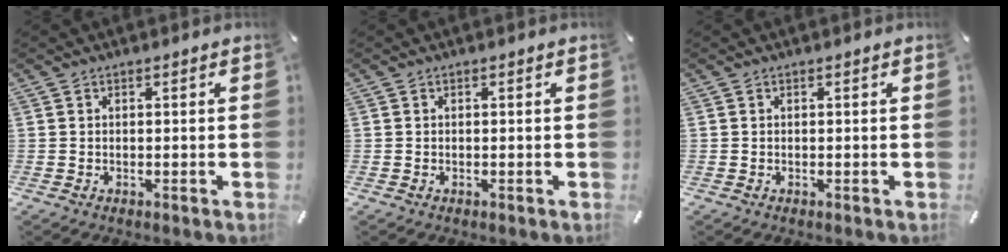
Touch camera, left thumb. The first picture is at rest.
{"total": 0.0}
{"total": 0.0}